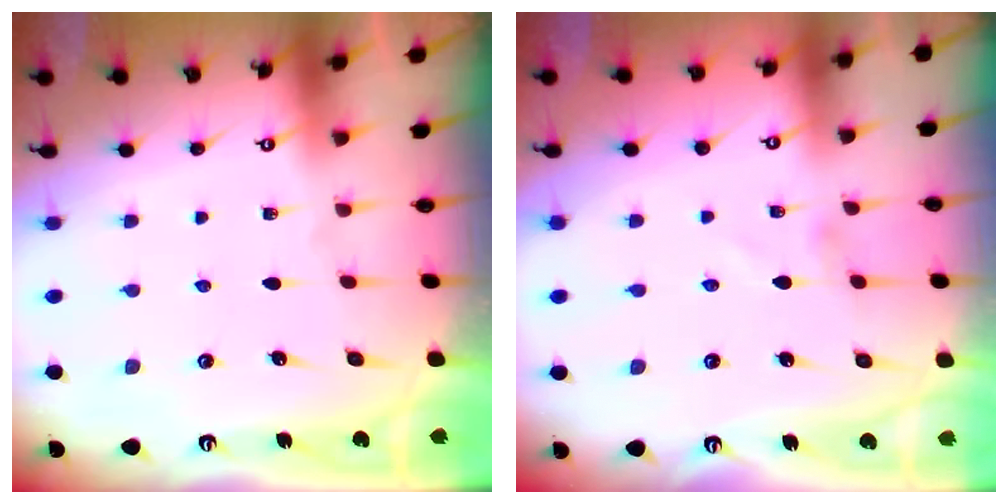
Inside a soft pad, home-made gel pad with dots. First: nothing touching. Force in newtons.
{"total": 1.4, "press": 1.4, "slide": 0.0}